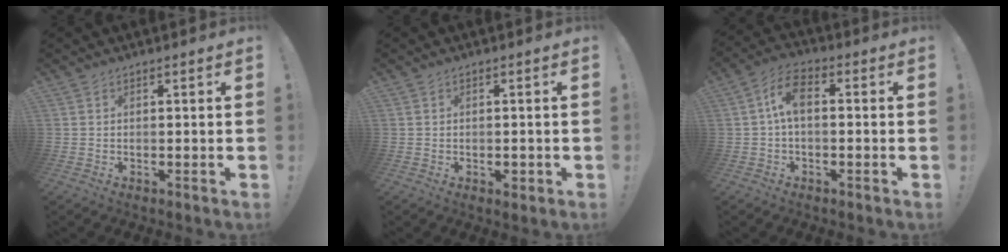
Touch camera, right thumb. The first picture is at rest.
{"total": 1.4, "force": [-0.4, 1.0, 0.9], "torque": [-0.005, 0.000, -0.007]}
{"total": 7.2, "force": [0.4, 4.0, 6.0], "torque": [-0.131, 0.011, 0.011]}